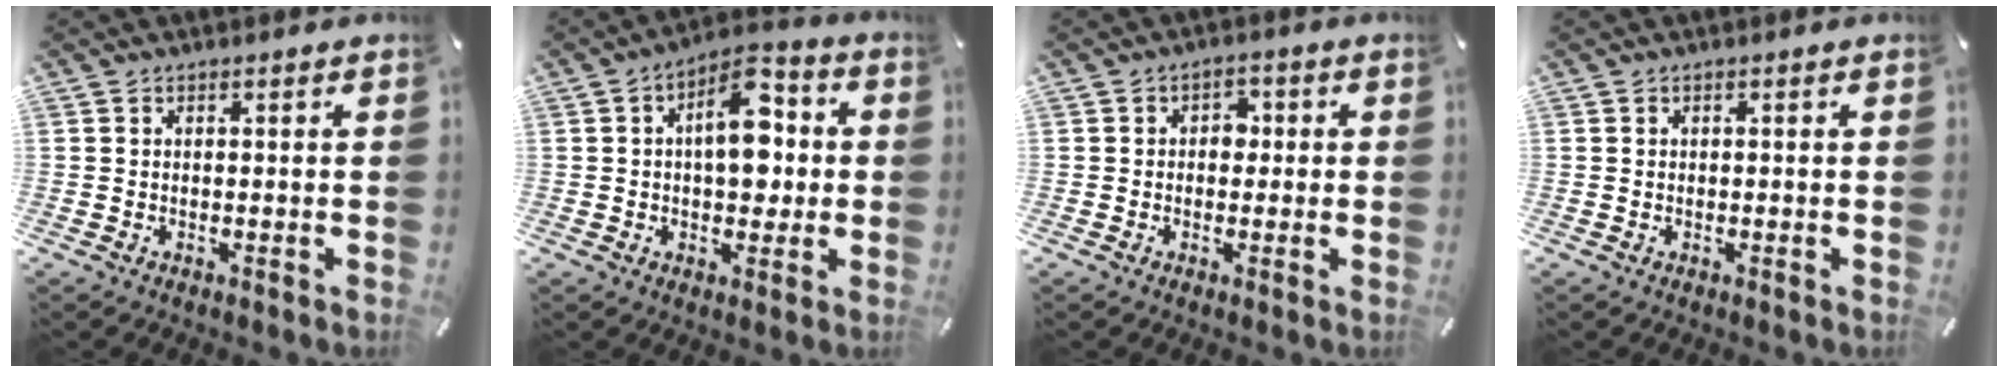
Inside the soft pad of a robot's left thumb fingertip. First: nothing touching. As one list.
[{"total": 12.0, "force": [1.0, 7.1, 9.6], "torque": [-0.133, -0.003, 0.016]}, {"total": 3.4, "force": [-0.3, 2.6, 2.1], "torque": [-0.019, 0.002, -0.016]}, {"total": 0.0}]